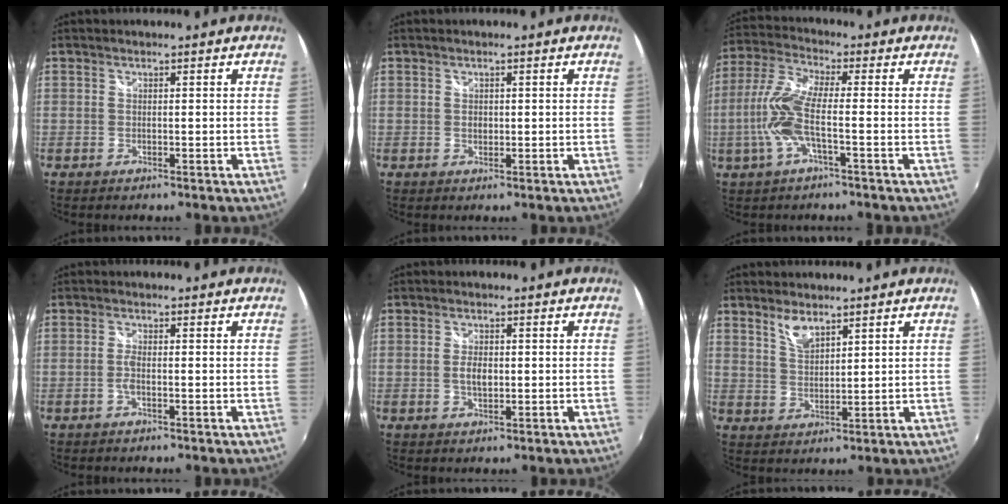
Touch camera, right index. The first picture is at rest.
{"total": 0.9, "force": [0.2, 0.8, 0.5], "torque": [-0.007, 0.001, 0.002]}
{"total": 10.5, "force": [-2.5, 2.0, 10.0], "torque": [-0.224, 0.000, -0.051]}
{"total": 1.8, "force": [-0.6, 0.3, 1.7], "torque": [-0.037, 0.000, -0.011]}
{"total": 2.8, "force": [-0.1, 1.4, 2.4], "torque": [-0.044, -0.001, -0.002]}
{"total": 4.4, "force": [3.3, 1.4, 2.5], "torque": [-0.044, -0.001, 0.062]}